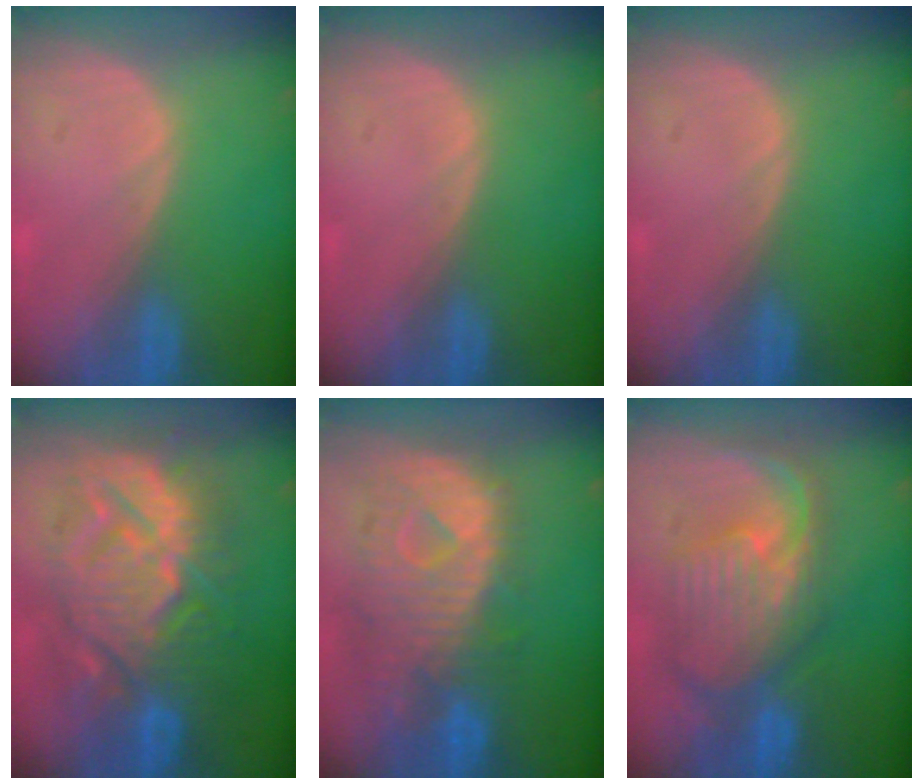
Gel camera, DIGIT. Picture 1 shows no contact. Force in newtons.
{"total": 0.0}
{"total": 0.0}
{"total": 13.7, "press": 13.7, "slide": 1.3}
{"total": 11.7, "press": 10.1, "slide": 5.9}
{"total": 10.9, "press": 9.6, "slide": 5.1}